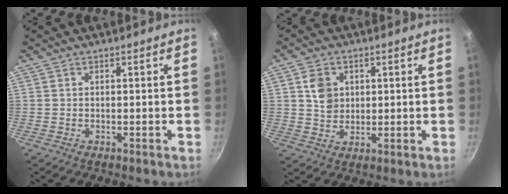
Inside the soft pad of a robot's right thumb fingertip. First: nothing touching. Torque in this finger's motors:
{"motor_torque": [0.62, 0.97, 0.07, 0.13, 0.17]}